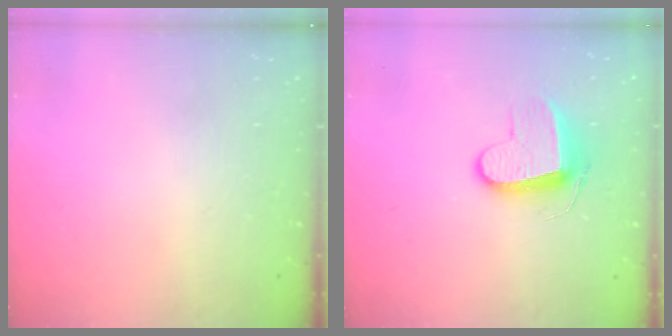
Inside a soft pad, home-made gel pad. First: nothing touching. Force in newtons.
{"total": 9.6, "press": 9.6, "slide": 0.2}